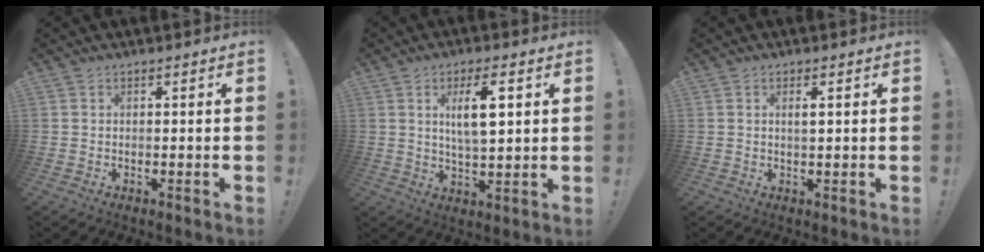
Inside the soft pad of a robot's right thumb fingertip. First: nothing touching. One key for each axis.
{"total": 9.4, "fx": 3.0, "fy": 3.1, "fz": 8.4, "tx": -0.145, "ty": -0.005, "tz": 0.045}
{"total": 1.6, "fx": 0.5, "fy": 0.2, "fz": 1.6, "tx": -0.024, "ty": -0.003, "tz": 0.005}